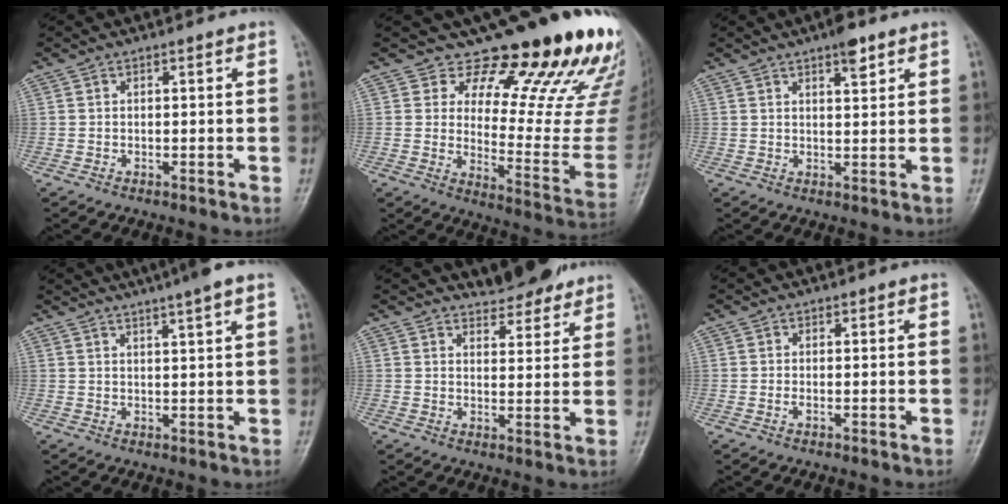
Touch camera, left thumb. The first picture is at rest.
{"total": 18.9, "force": [15.4, 5.6, 9.4], "torque": [-0.072, -0.141, 0.194]}
{"total": 4.0, "force": [2.6, 1.2, 2.8], "torque": [-0.034, -0.012, 0.037]}
{"total": 7.2, "force": [5.3, -0.1, 4.9], "torque": [-0.067, 0.005, 0.072]}
{"total": 6.8, "force": [6.2, 2.4, 1.5], "torque": [0.001, -0.043, 0.086]}
{"total": 0.7, "force": [-0.1, 0.3, 0.6], "torque": [-0.009, 0.000, -0.002]}